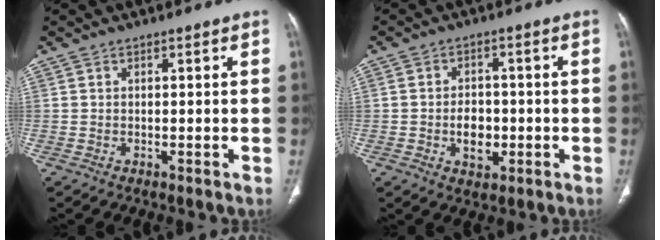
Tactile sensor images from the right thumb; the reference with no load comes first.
{"total": 5.7, "force": [-1.2, 4.1, 3.8], "torque": [-0.038, 0.009, -0.016]}